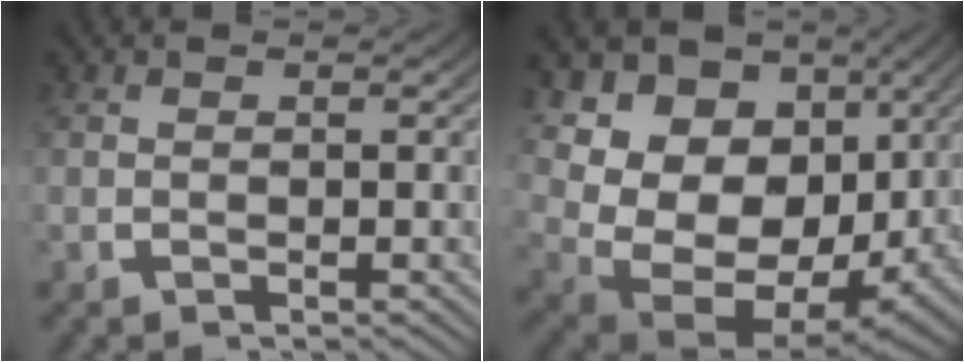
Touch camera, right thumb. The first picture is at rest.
{"total": 18.9, "force": [-0.9, 14.4, 12.2], "torque": [-0.255, -0.071, 0.005]}